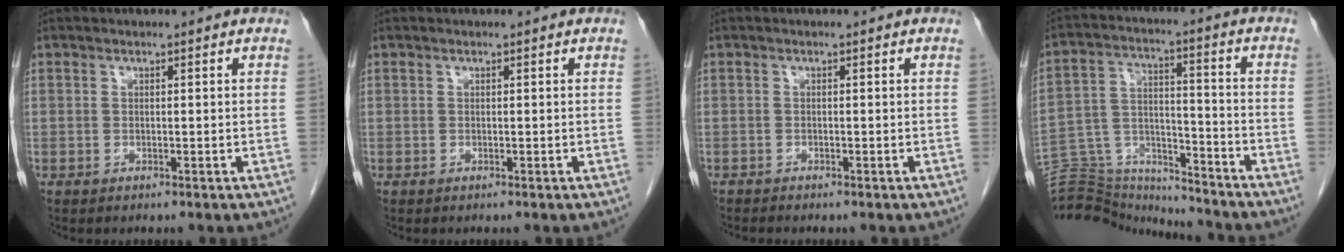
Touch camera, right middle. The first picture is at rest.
{"total": 0.0}
{"total": 0.6, "force": [-0.6, 0.0, -0.1], "torque": [-0.002, -0.002, -0.015]}
{"total": 15.3, "force": [-15.0, 2.6, 2.1], "torque": [-0.046, 0.044, -0.245]}